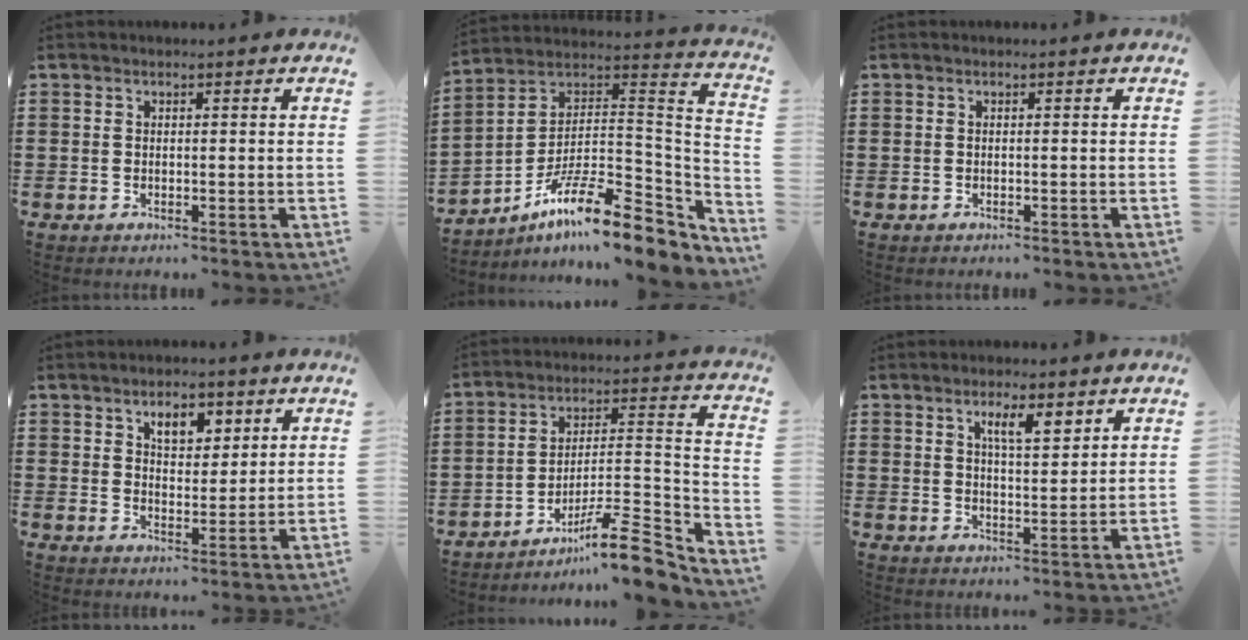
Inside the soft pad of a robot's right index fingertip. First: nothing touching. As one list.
[{"total": 14.3, "force": [-9.8, 3.4, 9.9], "torque": [-0.163, 0.013, -0.177]}, {"total": 0.0}, {"total": 4.7, "force": [2.8, 2.6, 2.8], "torque": [-0.042, 0.002, 0.044]}, {"total": 11.2, "force": [-8.7, 2.1, 6.7], "torque": [-0.091, 0.029, -0.163]}, {"total": 5.0, "force": [2.8, 1.4, 3.9], "torque": [-0.066, 0.000, 0.044]}]